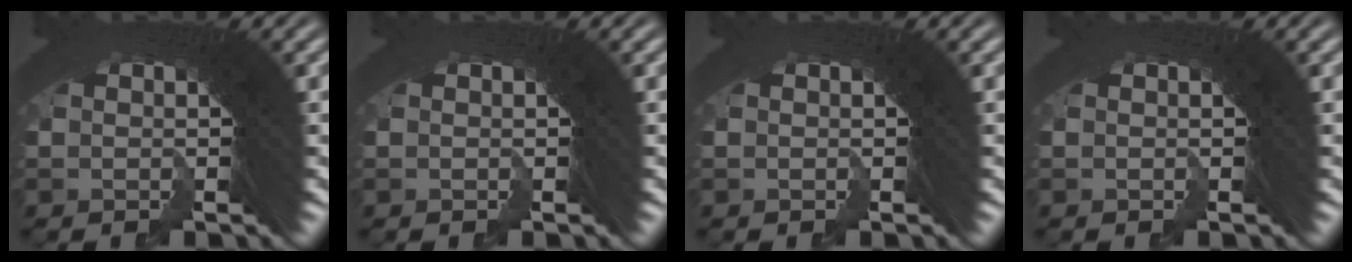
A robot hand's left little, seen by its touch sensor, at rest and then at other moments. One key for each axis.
{"total": 0.0}
{"total": 0.0}
{"total": 0.0}